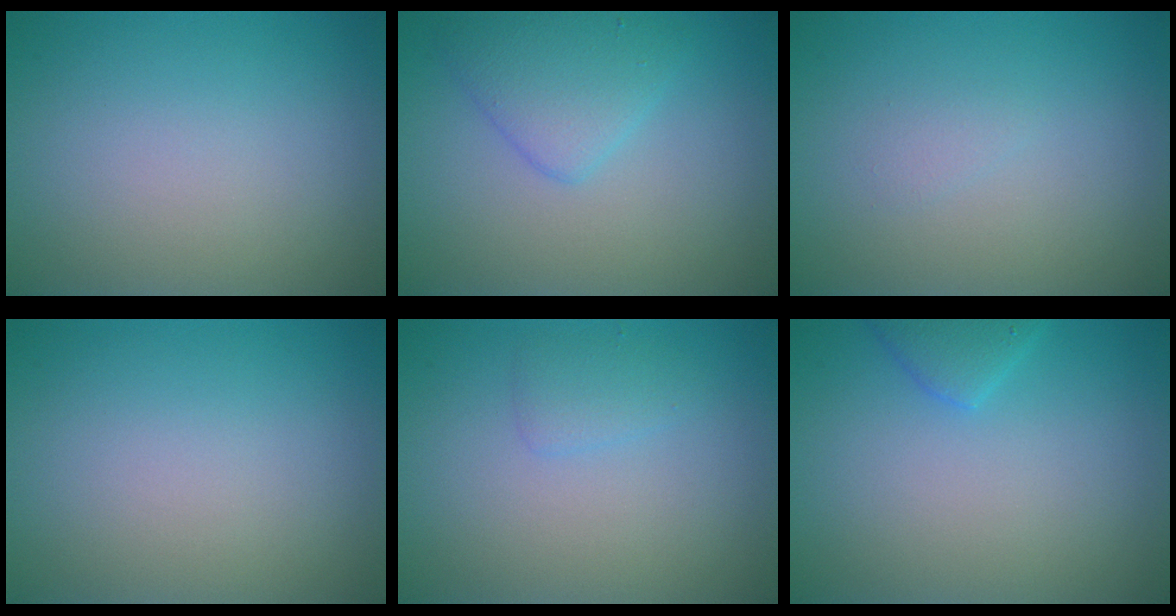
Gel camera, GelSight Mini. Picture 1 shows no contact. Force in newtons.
{"total": 3.3, "press": 3.3, "slide": 0.2}
{"total": 0.6, "press": 0.6, "slide": 0.1}
{"total": 0.0}
{"total": 1.2, "press": 1.2, "slide": 0.1}
{"total": 1.9, "press": 1.9, "slide": 0.1}